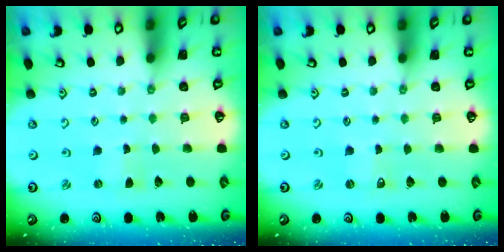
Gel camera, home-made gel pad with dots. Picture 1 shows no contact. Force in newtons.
{"total": 0.0}